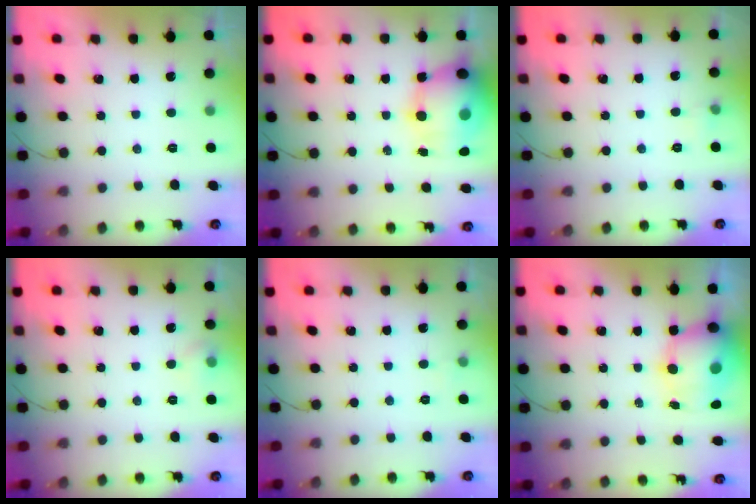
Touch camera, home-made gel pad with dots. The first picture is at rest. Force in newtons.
{"total": 16.9, "press": 16.3, "slide": 4.5}
{"total": 3.0, "press": 2.7, "slide": 1.3}
{"total": 5.4, "press": 5.3, "slide": 1.1}
{"total": 2.3, "press": 2.1, "slide": 0.9}
{"total": 11.6, "press": 11.1, "slide": 3.4}